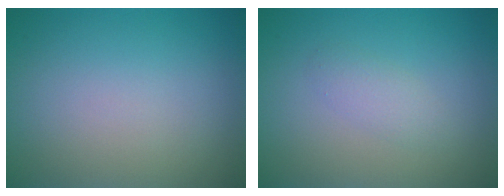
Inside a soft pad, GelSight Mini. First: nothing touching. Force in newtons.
{"total": 1.5, "press": 1.5, "slide": 0.1}